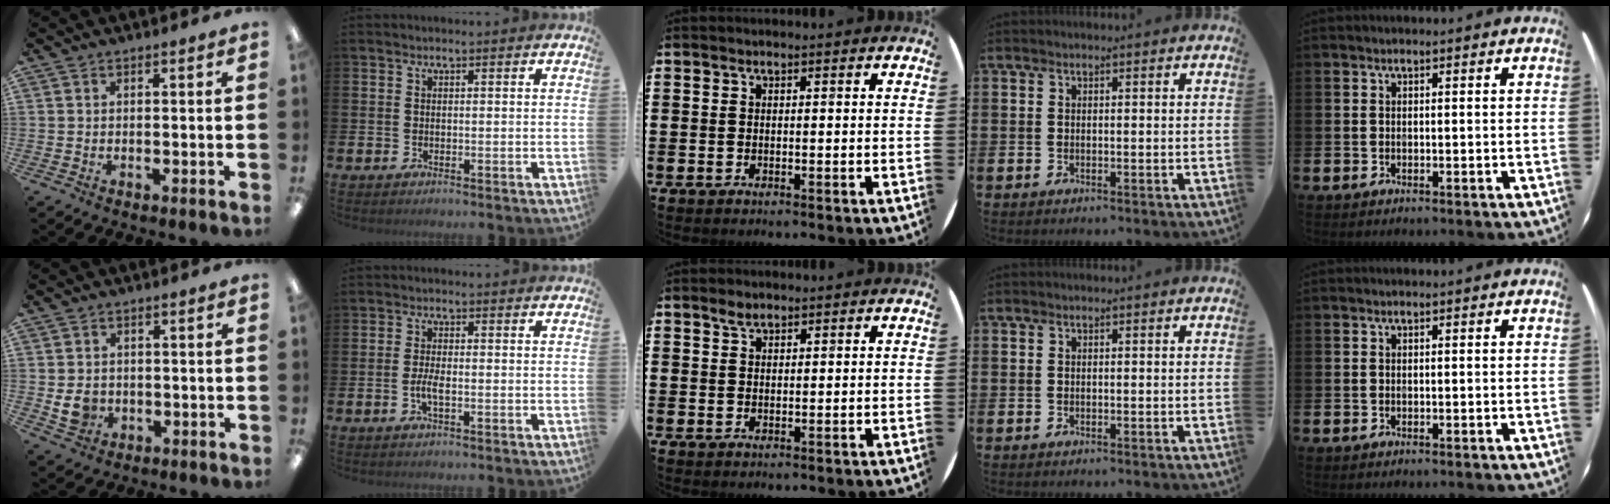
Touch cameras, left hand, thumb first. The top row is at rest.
{"thumb": {"total": 4.5, "force": [-0.5, 4.0, 2.1], "torque": [-0.030, -0.002, -0.009]}, "index": {"total": 2.4, "force": [-0.7, 0.7, 2.2], "torque": [-0.036, -0.001, -0.013]}, "middle": {"total": 1.6, "force": [1.3, 0.6, 0.7], "torque": [-0.014, 0.005, 0.024]}}